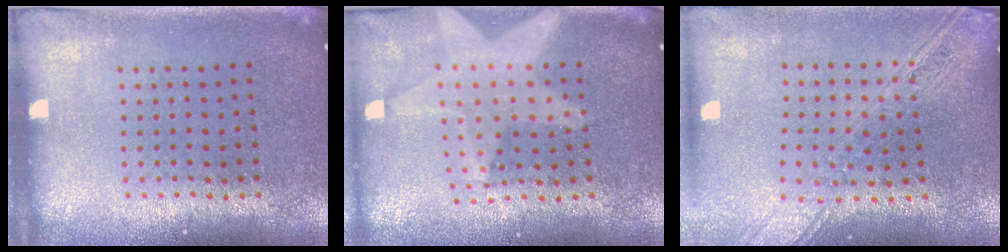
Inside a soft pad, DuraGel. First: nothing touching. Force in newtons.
{"total": 2.2, "press": 1.8, "slide": 1.3}
{"total": 2.2, "press": 1.8, "slide": 1.3}